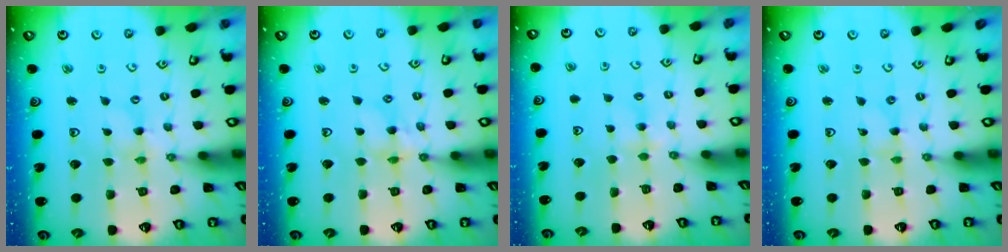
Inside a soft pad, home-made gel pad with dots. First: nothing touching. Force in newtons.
{"total": 4.2, "press": 4.2, "slide": 0.3}
{"total": 3.0, "press": 3.0, "slide": 0.5}
{"total": 0.0}